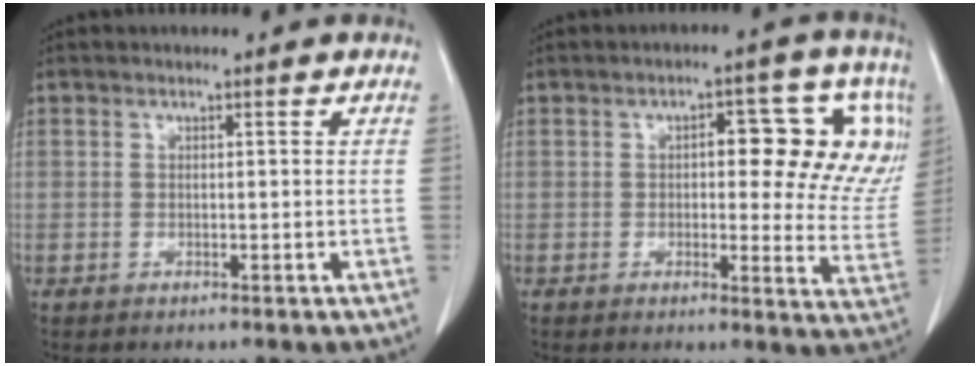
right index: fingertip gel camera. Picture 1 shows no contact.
{"total": 14.2, "force": [3.5, 5.8, 12.4], "torque": [-0.135, 0.016, 0.036]}